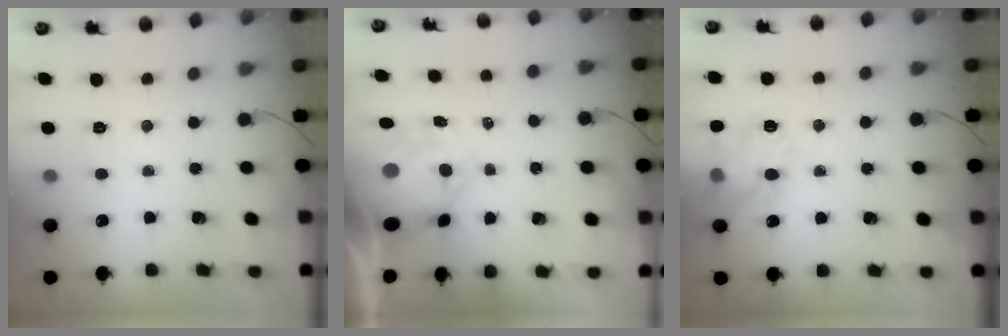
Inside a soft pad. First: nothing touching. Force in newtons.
{"total": 9.3, "press": 9.0, "slide": 2.4}
{"total": 13.6, "press": 13.5, "slide": 2.0}